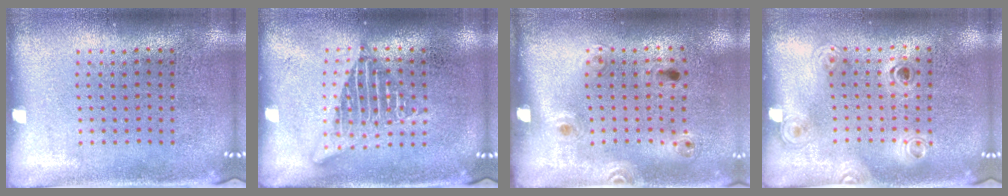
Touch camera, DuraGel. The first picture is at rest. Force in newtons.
{"total": 2.7, "press": 2.7, "slide": 0.3}
{"total": 1.4, "press": 0.8, "slide": 1.1}
{"total": 1.2, "press": 1.0, "slide": 0.7}